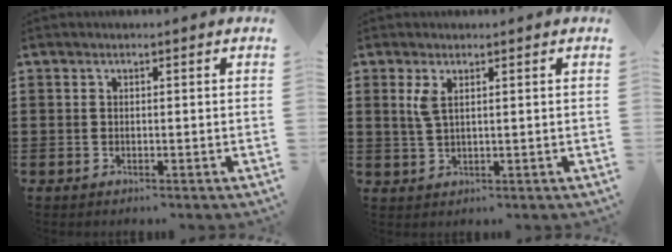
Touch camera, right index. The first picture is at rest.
{"total": 2.5, "force": [1.1, 0.8, 2.1], "torque": [-0.045, 0.004, 0.018]}